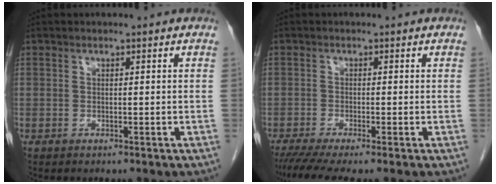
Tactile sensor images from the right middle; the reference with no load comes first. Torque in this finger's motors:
{"motor_torque": [0.89, -0.71, 0.09, 0.03]}